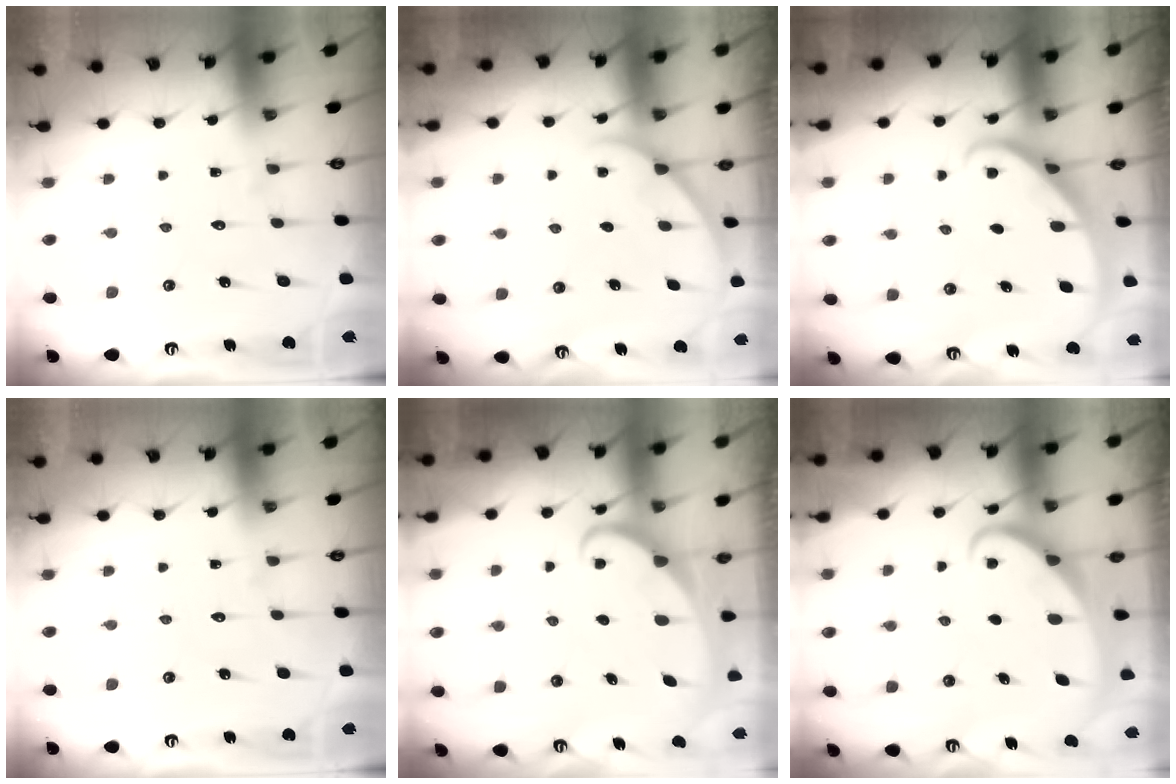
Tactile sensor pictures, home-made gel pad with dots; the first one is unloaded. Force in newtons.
{"total": 1.4, "press": 1.3, "slide": 0.1}
{"total": 1.9, "press": 1.9, "slide": 0.1}
{"total": 0.0}
{"total": 1.8, "press": 1.8, "slide": 0.1}
{"total": 2.0, "press": 2.0, "slide": 0.0}